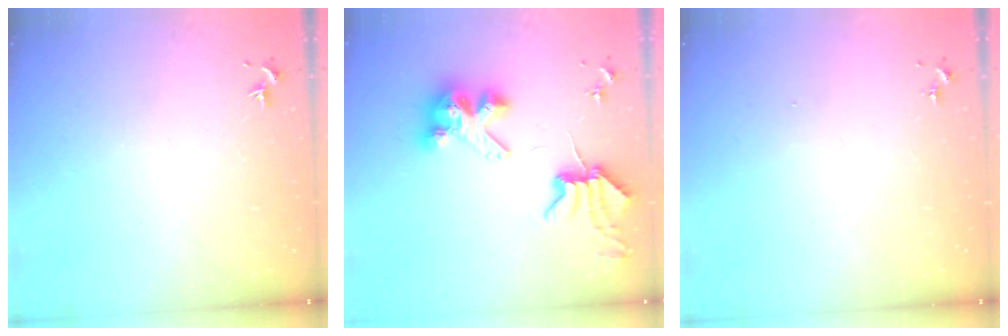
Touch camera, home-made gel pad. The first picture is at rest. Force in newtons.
{"total": 8.7, "press": 8.7, "slide": 1.2}
{"total": 0.0}